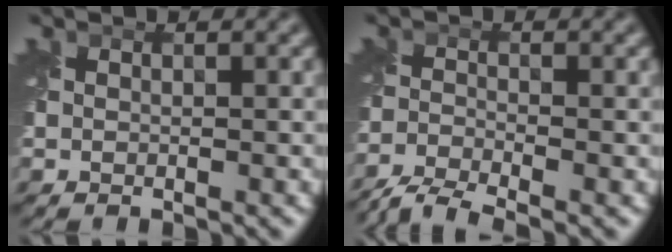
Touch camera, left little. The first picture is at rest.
{"total": 4.5, "force": [-4.0, 0.7, 2.1], "torque": [-0.044, -0.015, -0.086]}